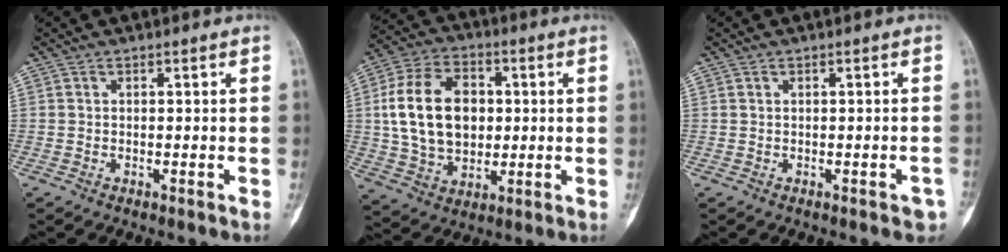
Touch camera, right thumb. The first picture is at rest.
{"total": 16.9, "force": [1.8, 11.8, 11.9], "torque": [-0.186, 0.010, 0.034]}
{"total": 2.0, "force": [-1.0, 0.9, 1.5], "torque": [-0.012, 0.011, -0.006]}